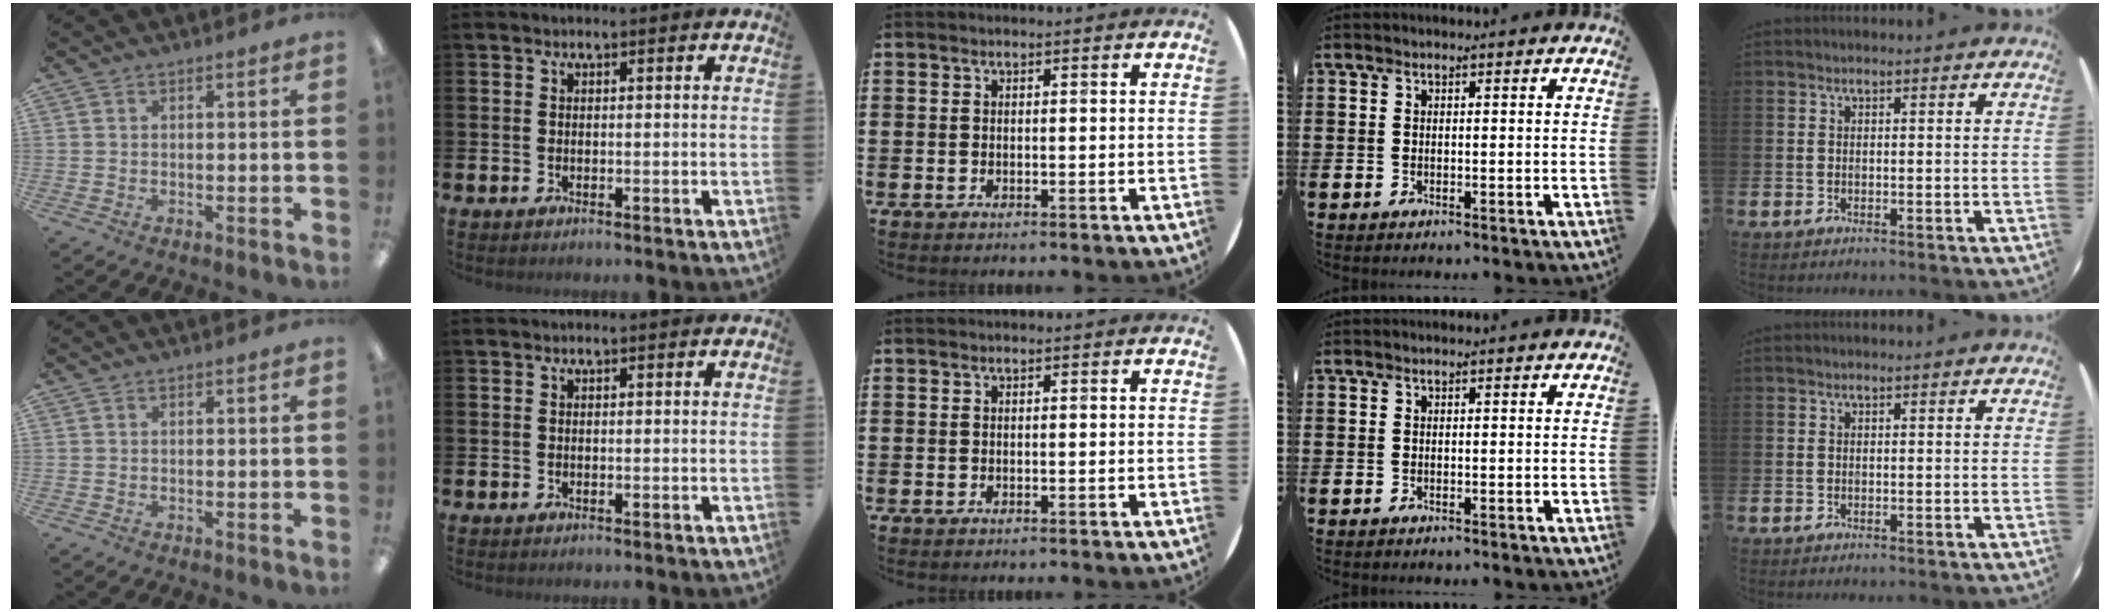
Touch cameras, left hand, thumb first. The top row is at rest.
{}